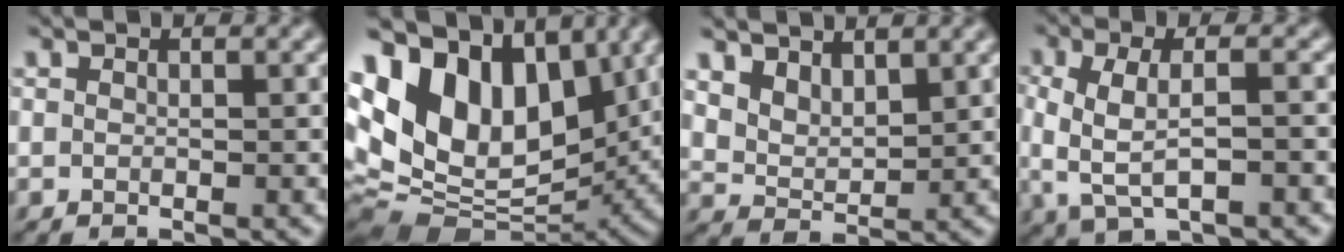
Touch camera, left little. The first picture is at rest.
{"total": 15.7, "force": [3.8, 10.1, 11.5], "torque": [-0.234, 0.029, 0.063]}
{"total": 3.9, "force": [2.9, 1.9, 1.7], "torque": [-0.051, -0.009, 0.063]}
{"total": 4.5, "force": [-0.6, 1.5, 4.2], "torque": [-0.095, 0.000, -0.011]}